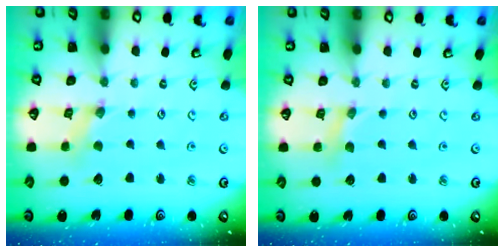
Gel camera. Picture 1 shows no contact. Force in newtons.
{"total": 2.1, "press": 2.1, "slide": 0.4}